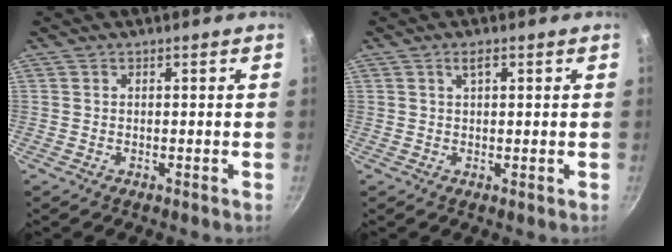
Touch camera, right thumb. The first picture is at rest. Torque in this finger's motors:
{"motor_torque": [-0.29, -0.43, 0.31, -0.08, 0.01]}